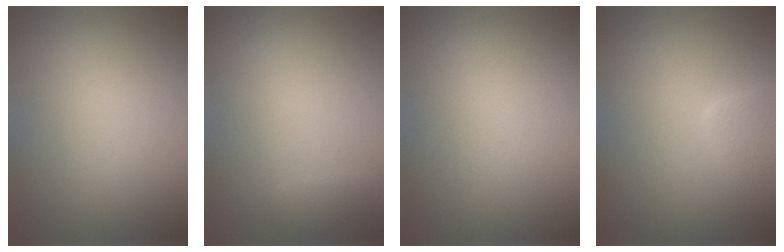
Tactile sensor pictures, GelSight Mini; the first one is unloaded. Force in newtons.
{"total": 0.9, "press": 0.9, "slide": 0.0}
{"total": 0.0}
{"total": 2.7, "press": 2.7, "slide": 0.1}